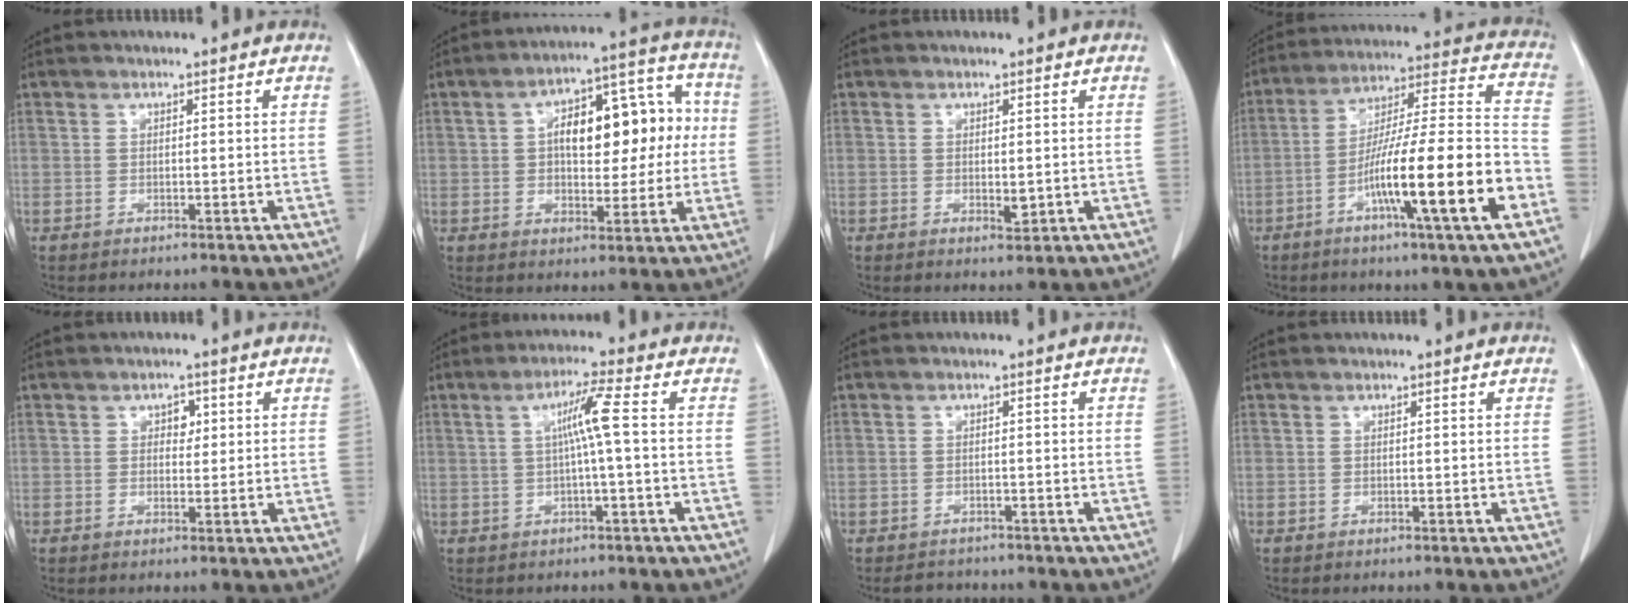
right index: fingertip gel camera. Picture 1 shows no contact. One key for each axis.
{"total": 14.3, "fx": 1.4, "fy": 6.5, "fz": 12.7, "tx": -0.180, "ty": 0.047, "tz": 0.026}
{"total": 1.6, "fx": -0.1, "fy": 0.7, "fz": 1.4, "tx": -0.021, "ty": -0.005, "tz": 0.003}
{"total": 20.0, "fx": -7.9, "fy": 0.3, "fz": 18.4, "tx": -0.287, "ty": -0.007, "tz": -0.131}
{"total": 2.0, "fx": 0.6, "fy": 1.4, "fz": 1.3, "tx": -0.013, "ty": 0.002, "tz": 0.007}
{"total": 5.0, "fx": 0.4, "fy": -0.8, "fz": 4.9, "tx": -0.089, "ty": 0.009, "tz": 0.009}
{"total": 2.9, "fx": -2.6, "fy": 1.3, "fz": 0.0, "tx": -0.003, "ty": 0.000, "tz": -0.038}
{"total": 0.0}